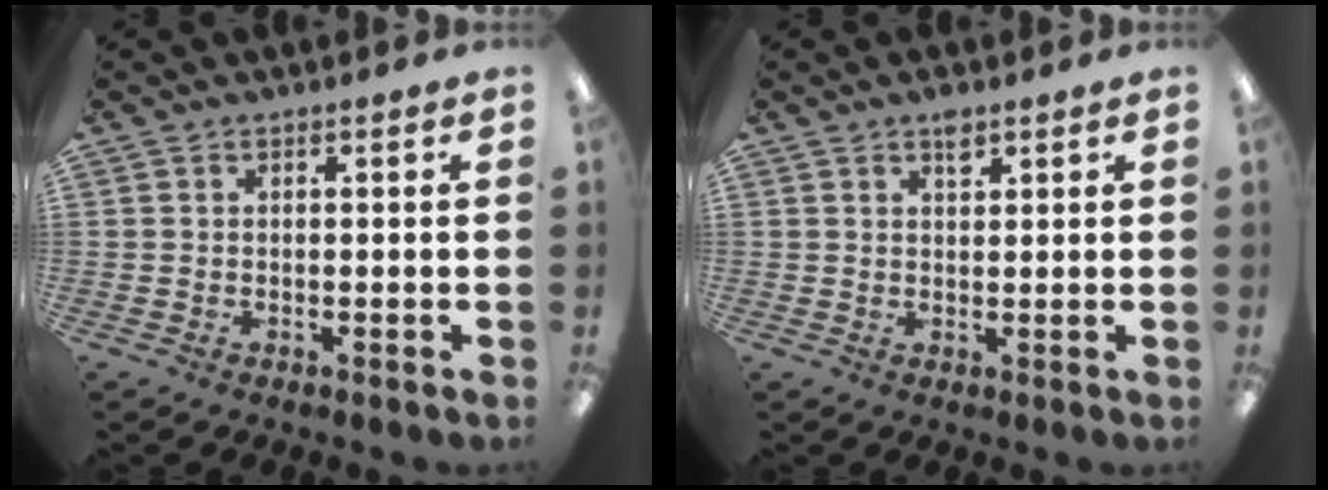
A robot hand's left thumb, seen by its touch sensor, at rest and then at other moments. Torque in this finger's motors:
{"motor_torque": [0.33, -0.04, 0.23, -0.29, 0.00]}